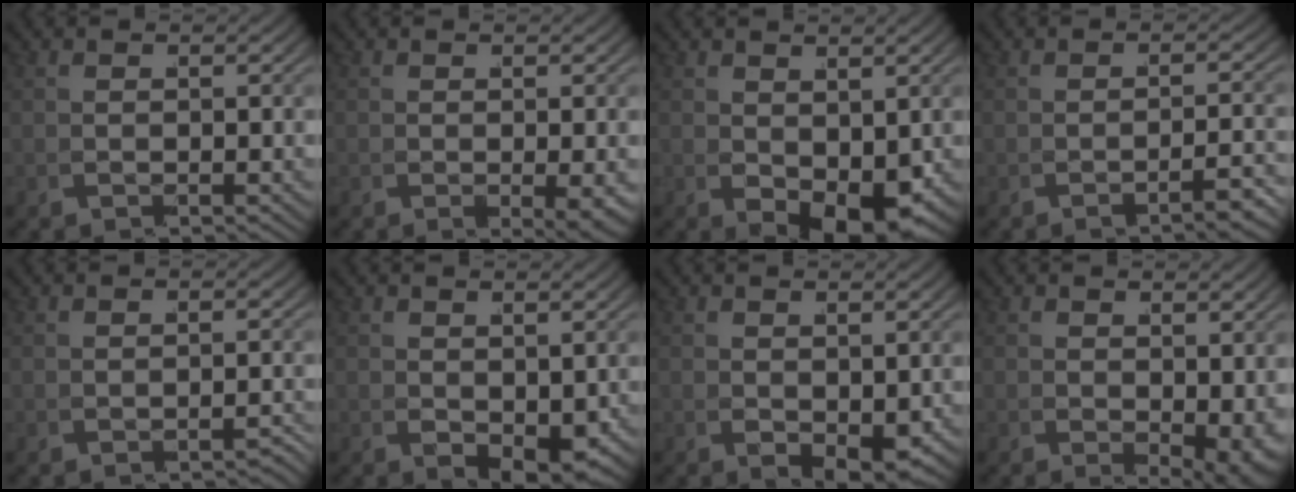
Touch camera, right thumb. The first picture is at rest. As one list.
[{"total": 1.6, "force": [-0.5, 0.0, 1.6], "torque": [-0.018, -0.005, -0.004]}, {"total": 4.8, "force": [-0.8, 2.4, 4.0], "torque": [-0.078, -0.022, 0.001]}, {"total": 2.4, "force": [-1.9, -0.9, 1.0], "torque": [-0.028, 0.002, -0.031]}, {"total": 1.3, "force": [-1.3, -0.1, -0.2], "torque": [-0.015, -0.008, -0.017]}, {"total": 2.2, "force": [-0.1, 1.0, 2.0], "torque": [-0.037, -0.013, 0.009]}, {"total": 1.8, "force": [0.0, 0.7, 1.7], "torque": [-0.032, -0.010, 0.008]}, {"total": 2.4, "force": [0.0, 0.9, 2.2], "torque": [-0.033, -0.014, 0.012]}]